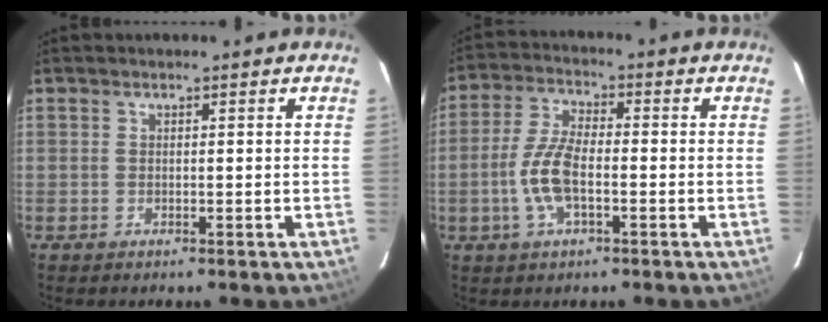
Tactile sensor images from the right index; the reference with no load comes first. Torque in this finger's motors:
{"motor_torque": [0.31, -0.09, 0.25, 0.06]}